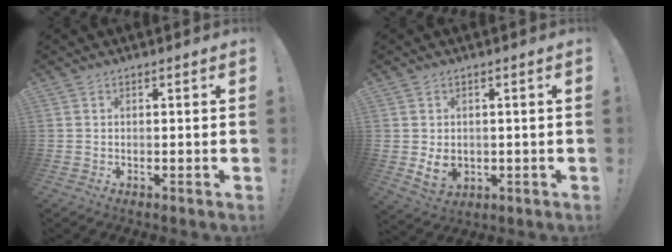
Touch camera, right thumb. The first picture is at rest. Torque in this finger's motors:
{"motor_torque": [0.95, 0.82, -0.01, -0.94, 0.00]}